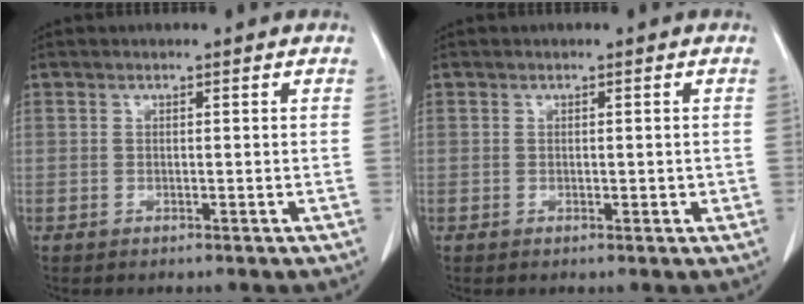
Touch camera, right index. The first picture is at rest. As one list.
[{"total": 1.1, "force": [0.0, 0.7, 0.8], "torque": [-0.010, 0.000, 0.002]}]